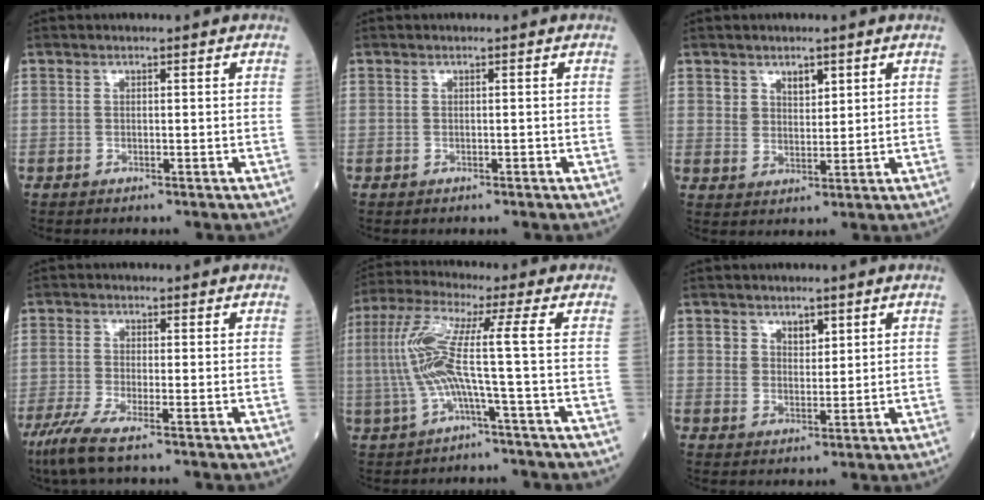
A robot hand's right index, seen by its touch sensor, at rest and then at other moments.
{"total": 0.0}
{"total": 3.5, "force": [2.1, 2.3, 1.7], "torque": [-0.029, -0.001, 0.042]}
{"total": 6.0, "force": [-4.0, 0.6, 4.5], "torque": [-0.100, -0.021, -0.075]}
{"total": 9.4, "force": [-0.9, -0.8, 9.3], "torque": [-0.214, 0.022, -0.022]}
{"total": 3.2, "force": [1.7, 2.3, 1.4], "torque": [-0.021, -0.001, 0.032]}